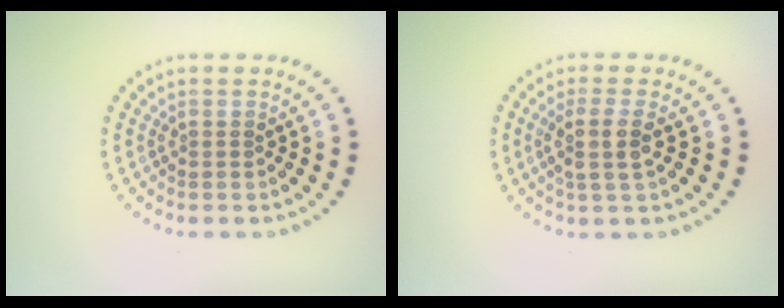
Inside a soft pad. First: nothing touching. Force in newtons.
{"total": 2.7, "press": 2.3, "slide": 1.5}